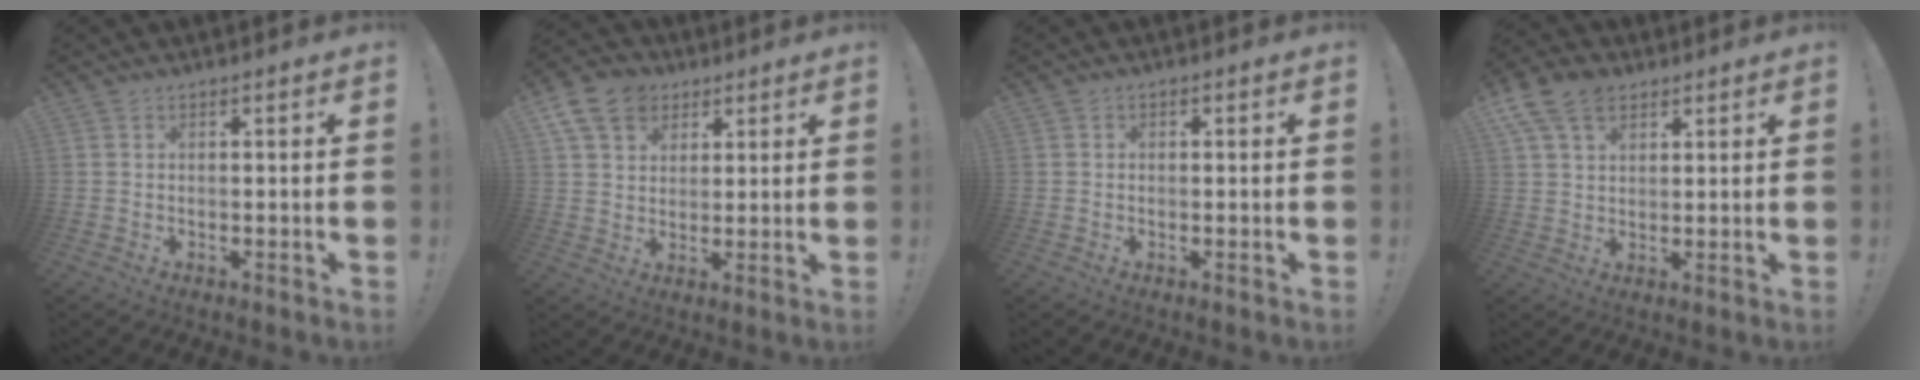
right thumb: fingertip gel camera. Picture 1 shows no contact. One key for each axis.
{"total": 11.7, "fx": 5.8, "fy": 9.0, "fz": 4.8, "tx": -0.076, "ty": -0.024, "tz": 0.116}
{"total": 0.7, "fx": -0.2, "fy": 0.6, "fz": 0.3, "tx": 0.004, "ty": -0.001, "tz": -0.005}
{"total": 10.6, "fx": 5.7, "fy": 7.0, "fz": 5.6, "tx": -0.096, "ty": -0.012, "tz": 0.114}